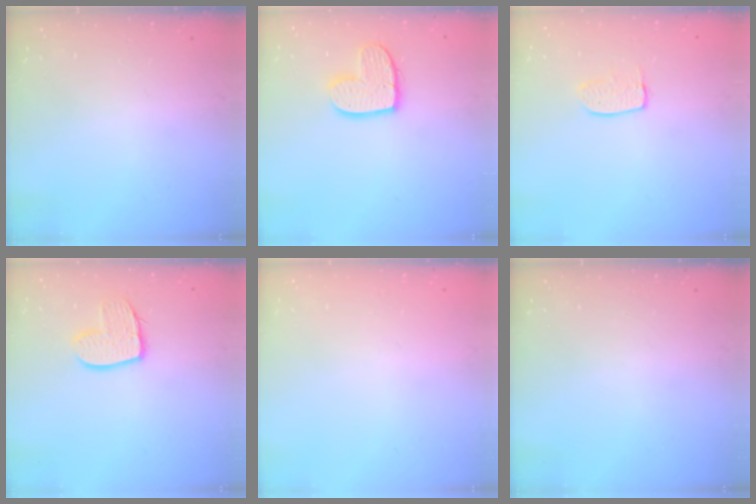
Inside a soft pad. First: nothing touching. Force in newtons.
{"total": 12.2, "press": 12.1, "slide": 1.1}
{"total": 6.0, "press": 6.0, "slide": 0.3}
{"total": 10.7, "press": 10.6, "slide": 0.8}
{"total": 0.0}
{"total": 0.0}